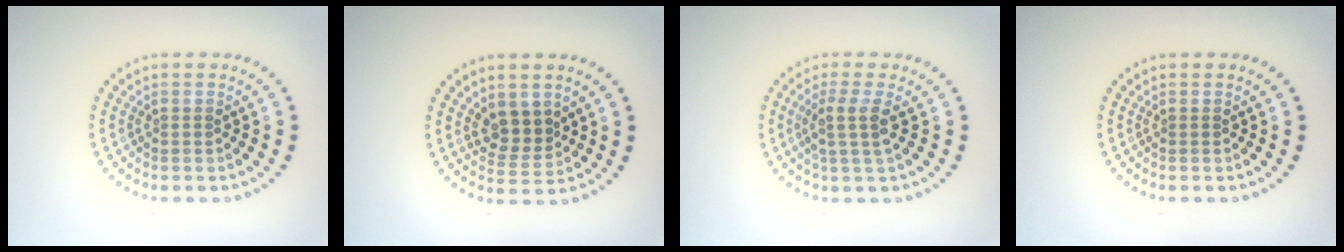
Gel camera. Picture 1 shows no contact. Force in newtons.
{"total": 2.9, "press": 2.6, "slide": 1.3}
{"total": 2.5, "press": 2.0, "slide": 1.6}
{"total": 0.0}